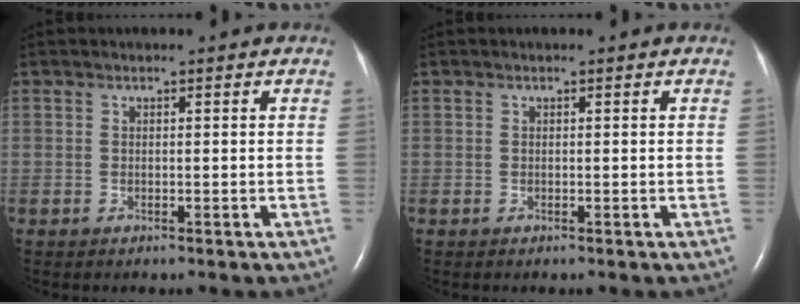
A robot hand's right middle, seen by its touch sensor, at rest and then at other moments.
{"total": 0.0}